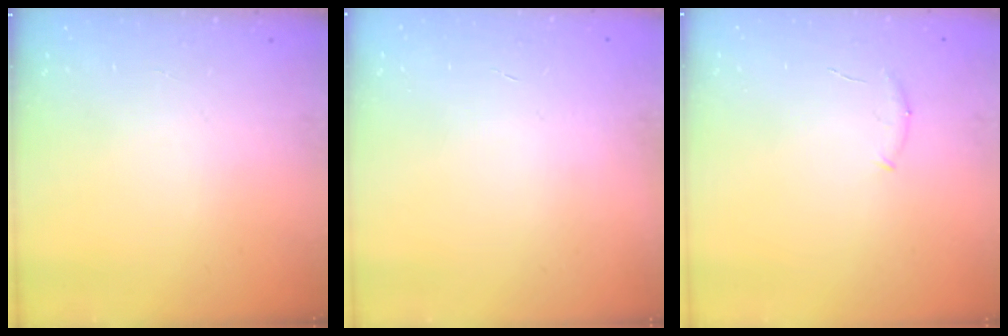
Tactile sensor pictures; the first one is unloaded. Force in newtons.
{"total": 0.6, "press": 0.6, "slide": 0.2}
{"total": 5.5, "press": 5.4, "slide": 1.3}